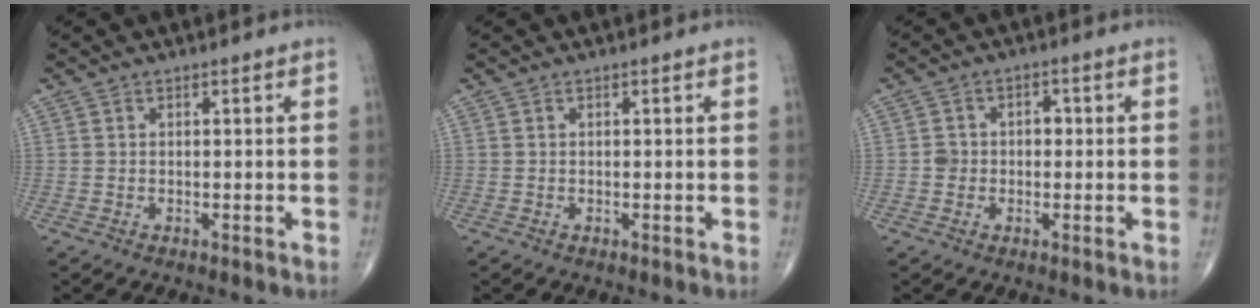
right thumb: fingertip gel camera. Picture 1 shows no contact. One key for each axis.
{"total": 0.0}
{"total": 3.5, "fx": -0.2, "fy": 3.0, "fz": 1.8, "tx": -0.010, "ty": 0.016, "tz": -0.005}